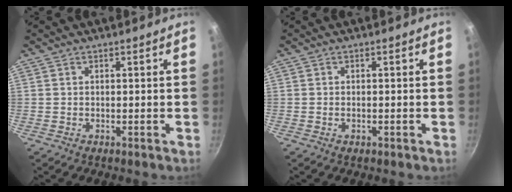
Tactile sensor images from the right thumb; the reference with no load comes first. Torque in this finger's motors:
{"motor_torque": [-0.66, -0.30, -0.10, 0.43, 0.09]}